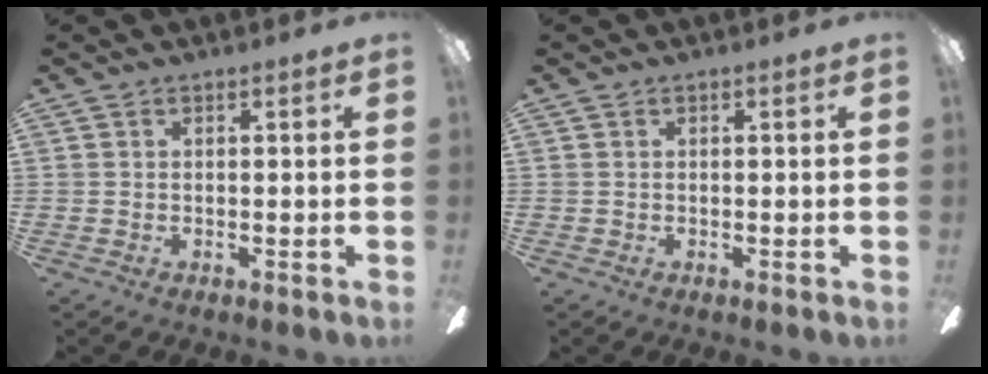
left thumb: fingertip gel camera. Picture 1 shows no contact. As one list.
[{"total": 0.0}]